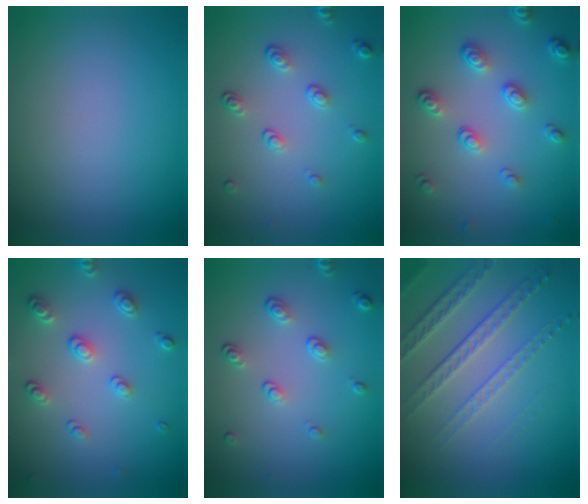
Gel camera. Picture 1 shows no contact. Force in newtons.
{"total": 2.2, "press": 1.4, "slide": 1.7}
{"total": 3.7, "press": 2.9, "slide": 2.3}
{"total": 2.6, "press": 2.5, "slide": 0.8}
{"total": 2.2, "press": 1.4, "slide": 1.7}
{"total": 3.6, "press": 3.2, "slide": 1.5}